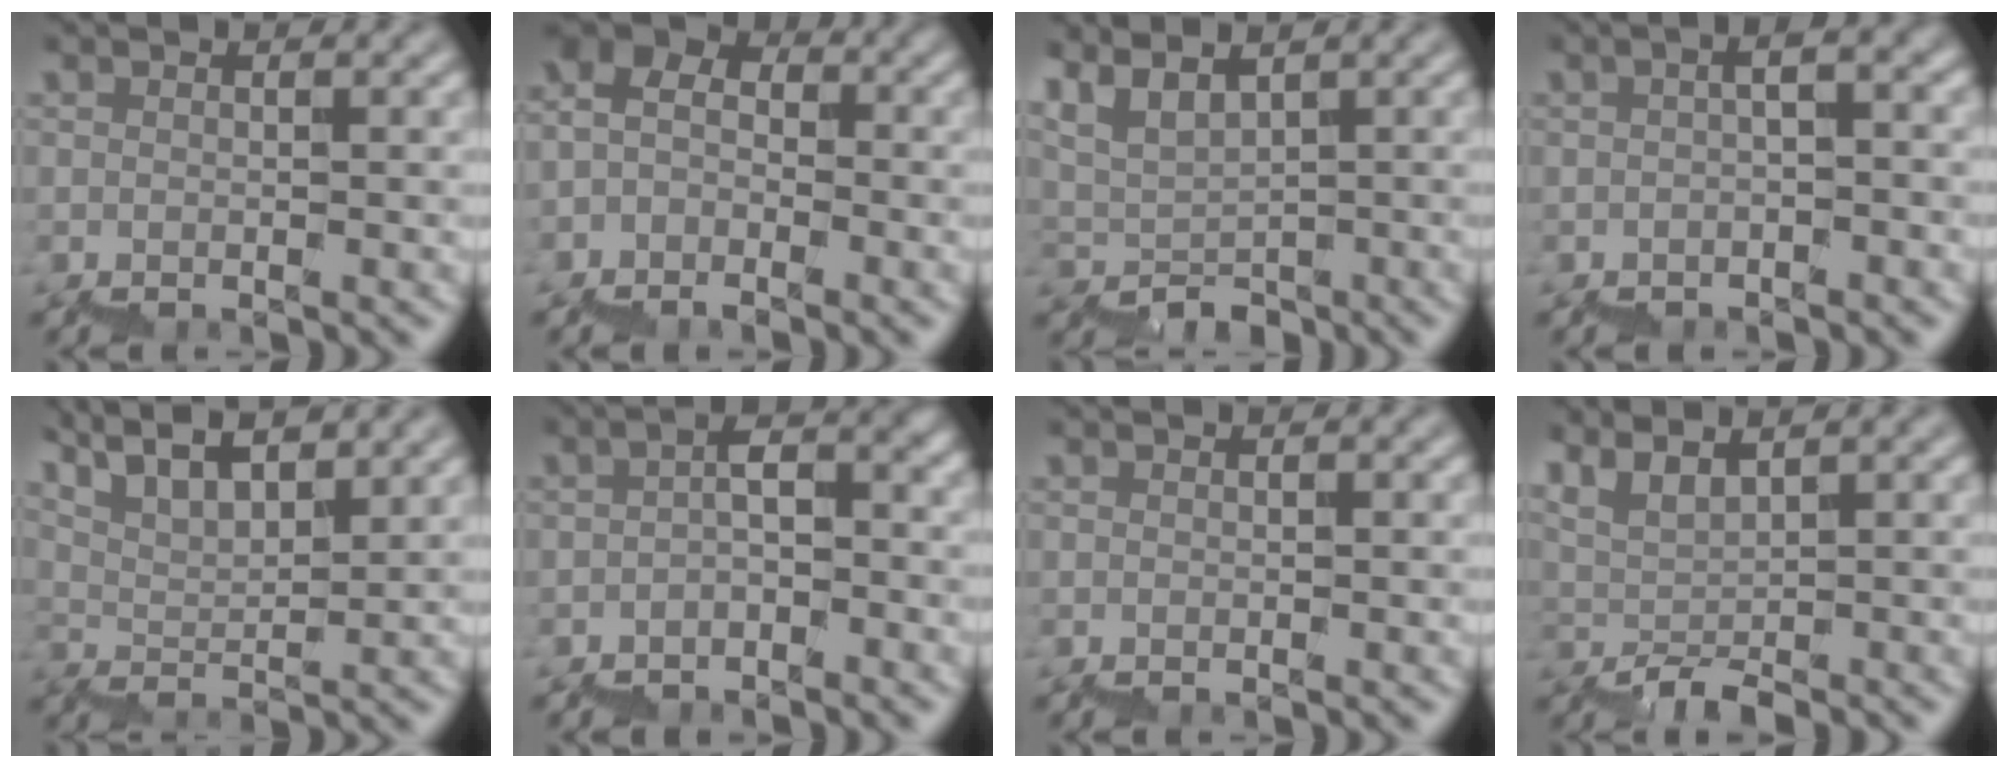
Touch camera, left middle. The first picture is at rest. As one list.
[{"total": 4.0, "force": [-1.7, 2.8, 2.2], "torque": [-0.049, 0.011, -0.036]}, {"total": 2.7, "force": [2.3, 1.1, 0.7], "torque": [-0.014, -0.002, 0.055]}, {"total": 2.1, "force": [-0.6, 0.4, 2.0], "torque": [-0.029, 0.013, -0.012]}, {"total": 7.9, "force": [7.3, 1.5, 2.7], "torque": [-0.045, 0.037, 0.107]}, {"total": 2.3, "force": [-0.9, 0.9, 2.0], "torque": [-0.035, 0.016, -0.016]}, {"total": 0.0}, {"total": 2.3, "force": [1.5, 0.5, 1.7], "torque": [-0.020, 0.010, 0.036]}]